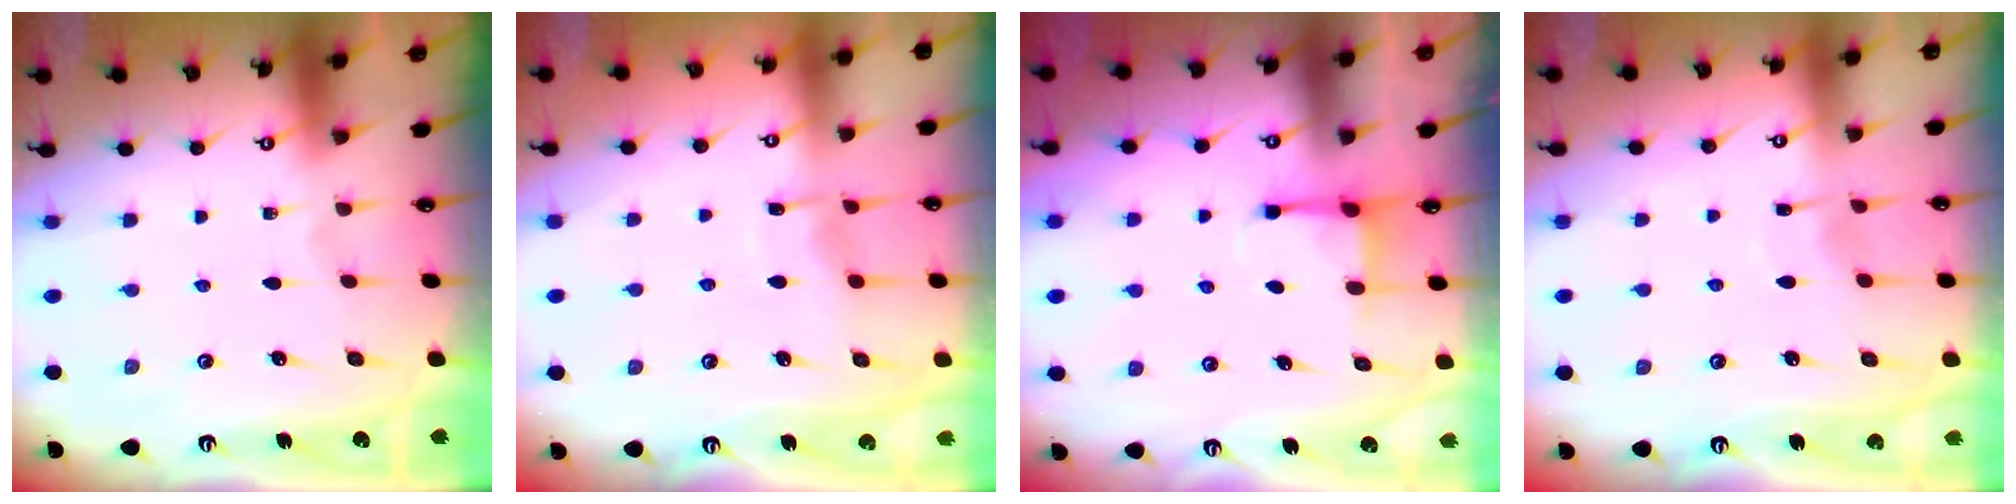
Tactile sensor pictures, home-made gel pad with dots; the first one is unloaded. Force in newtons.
{"total": 6.0, "press": 5.9, "slide": 0.7}
{"total": 2.2, "press": 2.2, "slide": 0.5}
{"total": 4.6, "press": 4.5, "slide": 0.6}